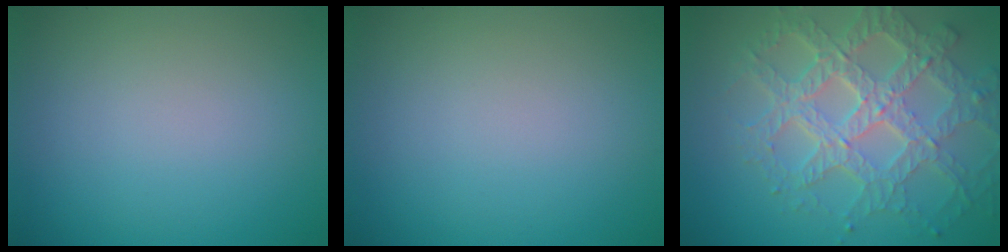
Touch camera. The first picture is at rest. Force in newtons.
{"total": 0.0}
{"total": 7.8, "press": 5.6, "slide": 5.3}